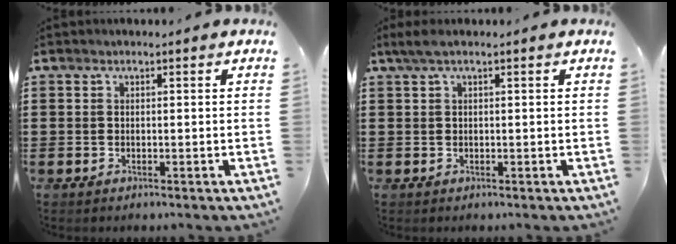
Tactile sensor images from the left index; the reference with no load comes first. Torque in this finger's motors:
{"motor_torque": [0.33, 0.00, 0.20, 0.05]}